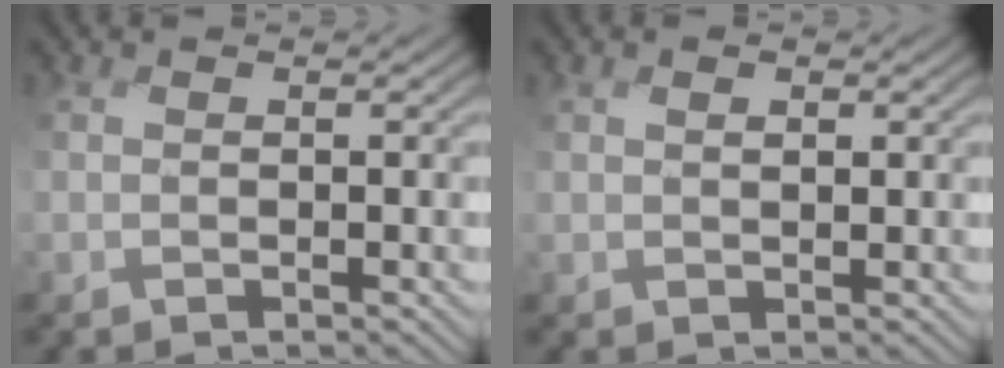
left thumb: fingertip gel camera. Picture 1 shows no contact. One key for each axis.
{"total": 1.1, "fx": 0.5, "fy": 0.6, "fz": 0.8, "tx": -0.011, "ty": -0.004, "tz": 0.012}